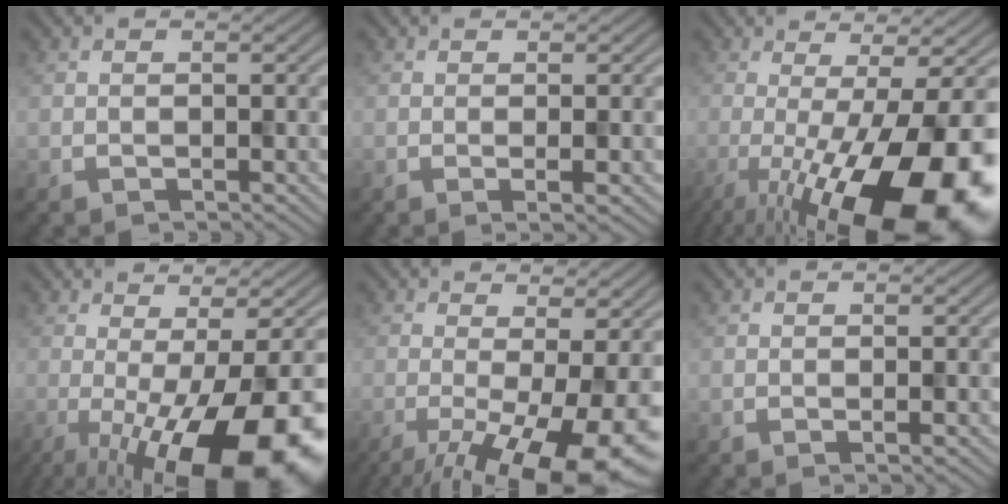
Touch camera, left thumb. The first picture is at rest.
{"total": 2.6, "force": [-0.5, 0.4, 2.5], "torque": [-0.035, 0.006, -0.008]}
{"total": 17.5, "force": [-6.1, 5.0, 15.6], "torque": [-0.215, -0.027, -0.092]}
{"total": 15.2, "force": [-4.8, 4.6, 13.7], "torque": [-0.179, -0.014, -0.066]}
{"total": 12.9, "force": [-5.5, 3.7, 11.0], "torque": [-0.162, -0.019, -0.069]}
{"total": 1.3, "force": [-0.2, 0.1, 1.3], "torque": [-0.019, 0.006, -0.006]}